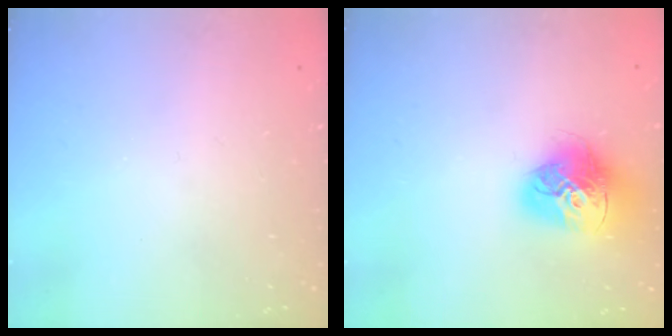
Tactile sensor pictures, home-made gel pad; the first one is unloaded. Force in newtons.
{"total": 16.9, "press": 16.8, "slide": 1.7}